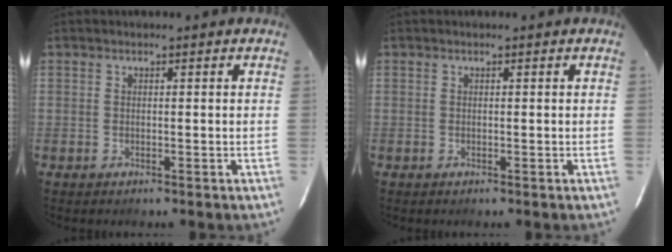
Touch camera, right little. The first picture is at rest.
{"total": 0.0}